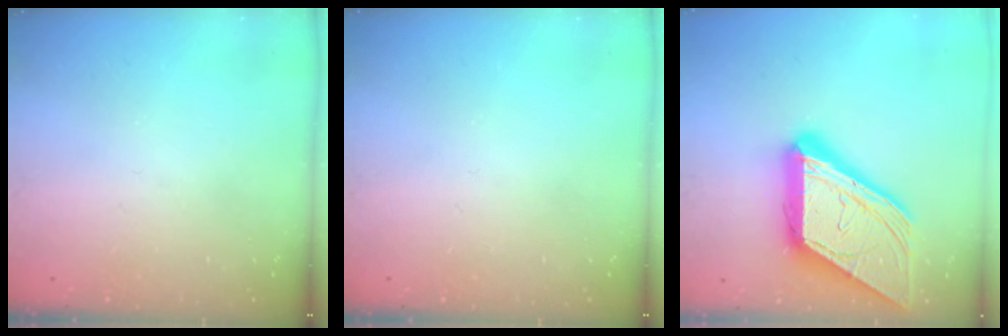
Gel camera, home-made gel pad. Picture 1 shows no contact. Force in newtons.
{"total": 0.0}
{"total": 24.3, "press": 24.2, "slide": 2.6}